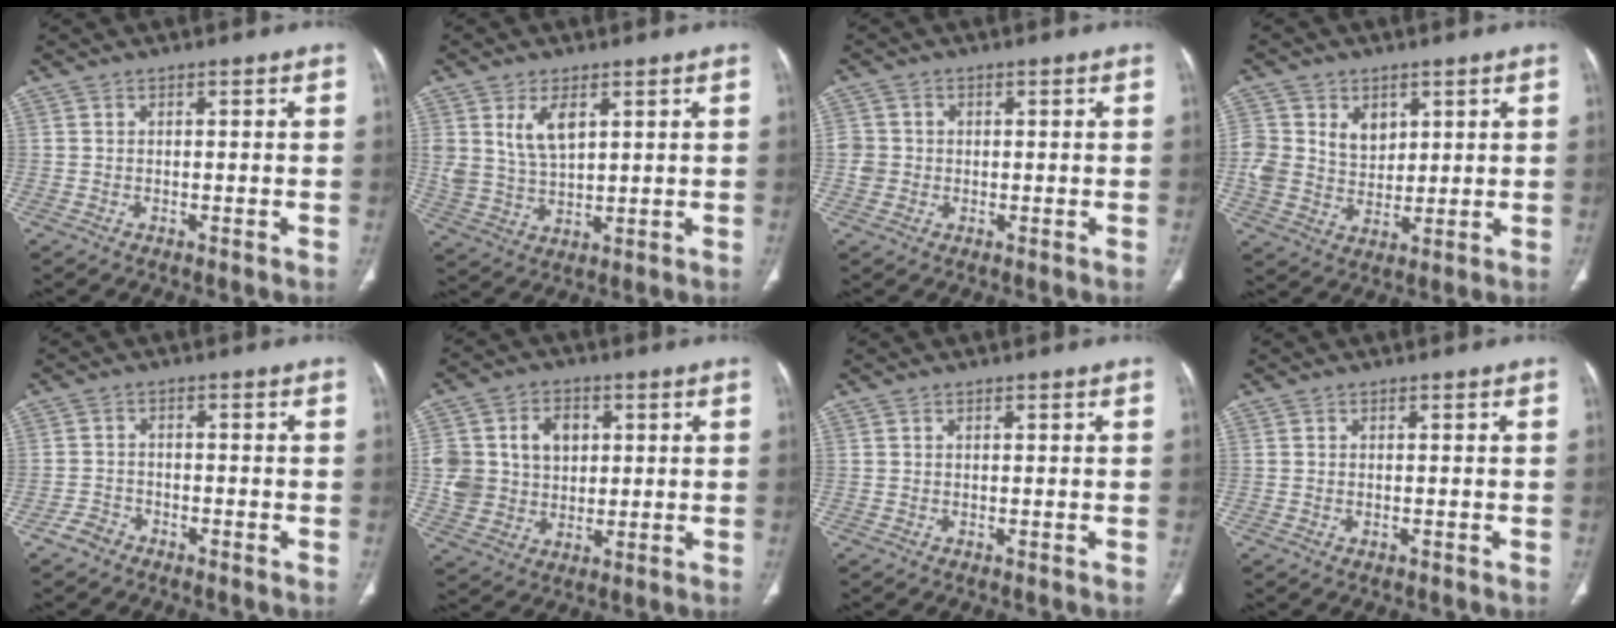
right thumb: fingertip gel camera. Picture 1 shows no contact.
{"total": 7.2, "force": [3.1, 3.8, 5.3], "torque": [-0.093, -0.016, 0.071]}
{"total": 3.3, "force": [-0.1, 3.2, 0.9], "torque": [-0.003, 0.009, -0.001]}
{"total": 9.3, "force": [2.8, 7.5, 4.8], "torque": [-0.059, -0.014, 0.062]}
{"total": 2.6, "force": [-2.0, 1.5, 0.5], "torque": [-0.011, 0.011, -0.040]}
{"total": 12.9, "force": [2.3, 10.7, 6.9], "torque": [-0.098, 0.005, 0.052]}
{"total": 0.0}
{"total": 0.6, "force": [-0.2, 0.3, 0.4], "torque": [-0.012, 0.002, 0.001]}